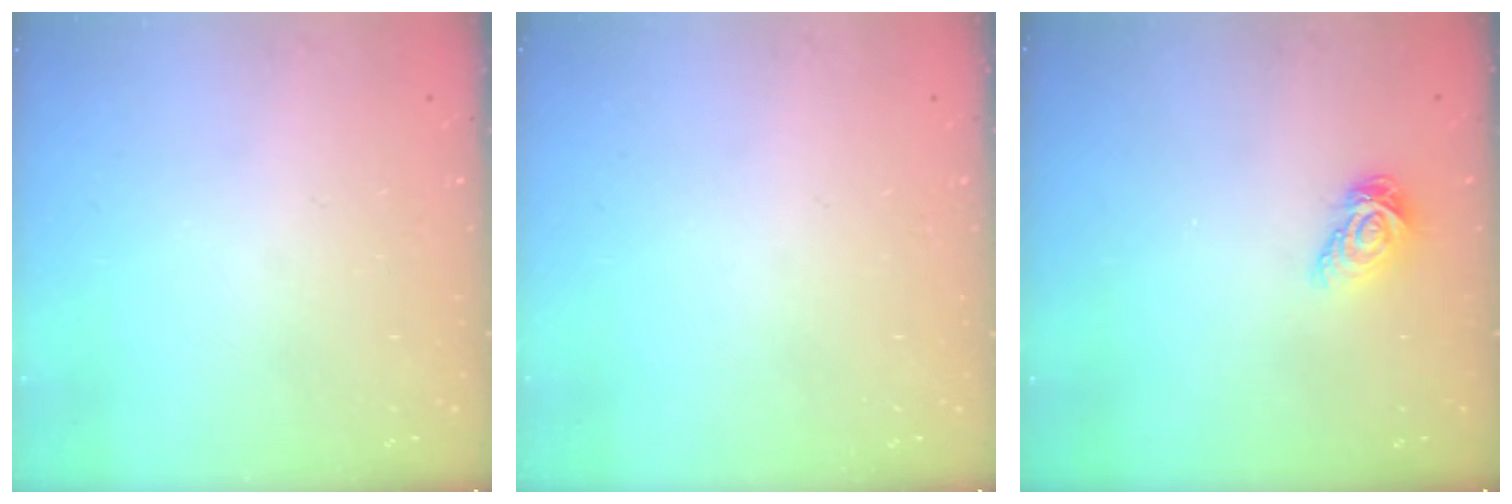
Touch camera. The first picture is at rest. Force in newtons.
{"total": 0.0}
{"total": 6.4, "press": 6.4, "slide": 0.2}